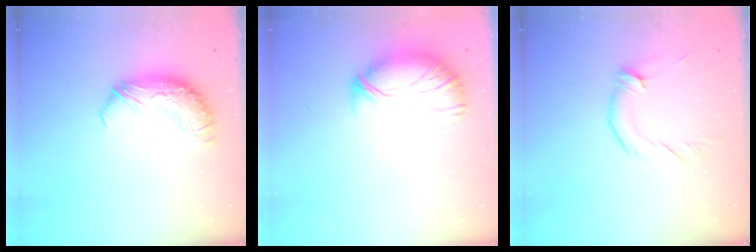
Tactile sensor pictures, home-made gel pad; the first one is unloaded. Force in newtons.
{"total": 5.0, "press": 4.6, "slide": 1.7}
{"total": 2.1, "press": 2.1, "slide": 0.5}